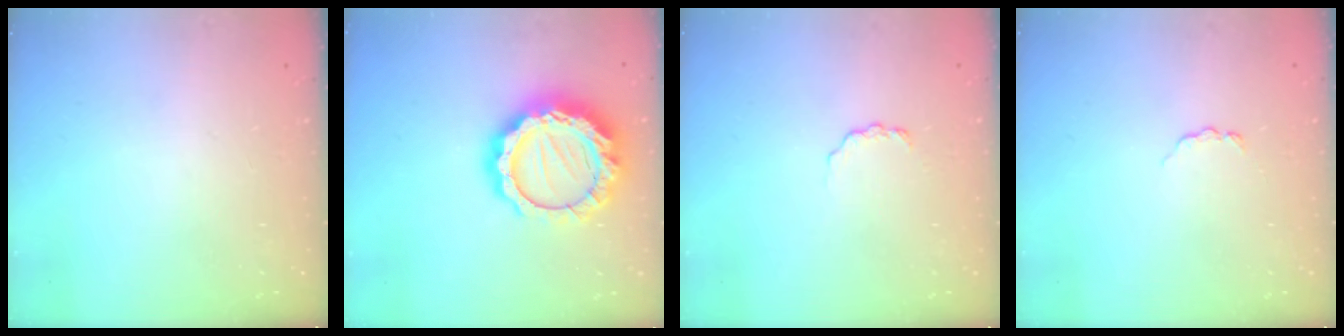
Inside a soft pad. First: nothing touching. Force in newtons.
{"total": 20.3, "press": 20.3, "slide": 1.6}
{"total": 2.6, "press": 2.6, "slide": 0.3}
{"total": 2.9, "press": 2.9, "slide": 0.4}